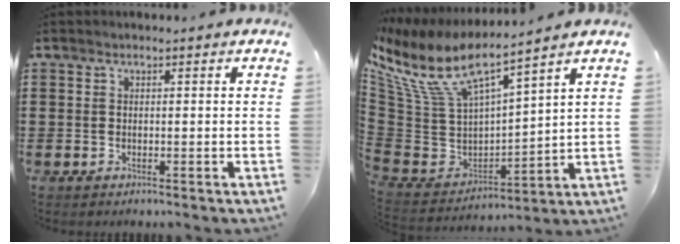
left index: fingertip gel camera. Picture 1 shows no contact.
{"total": 9.3, "force": [6.6, 2.9, 6.0], "torque": [-0.161, -0.054, 0.107]}